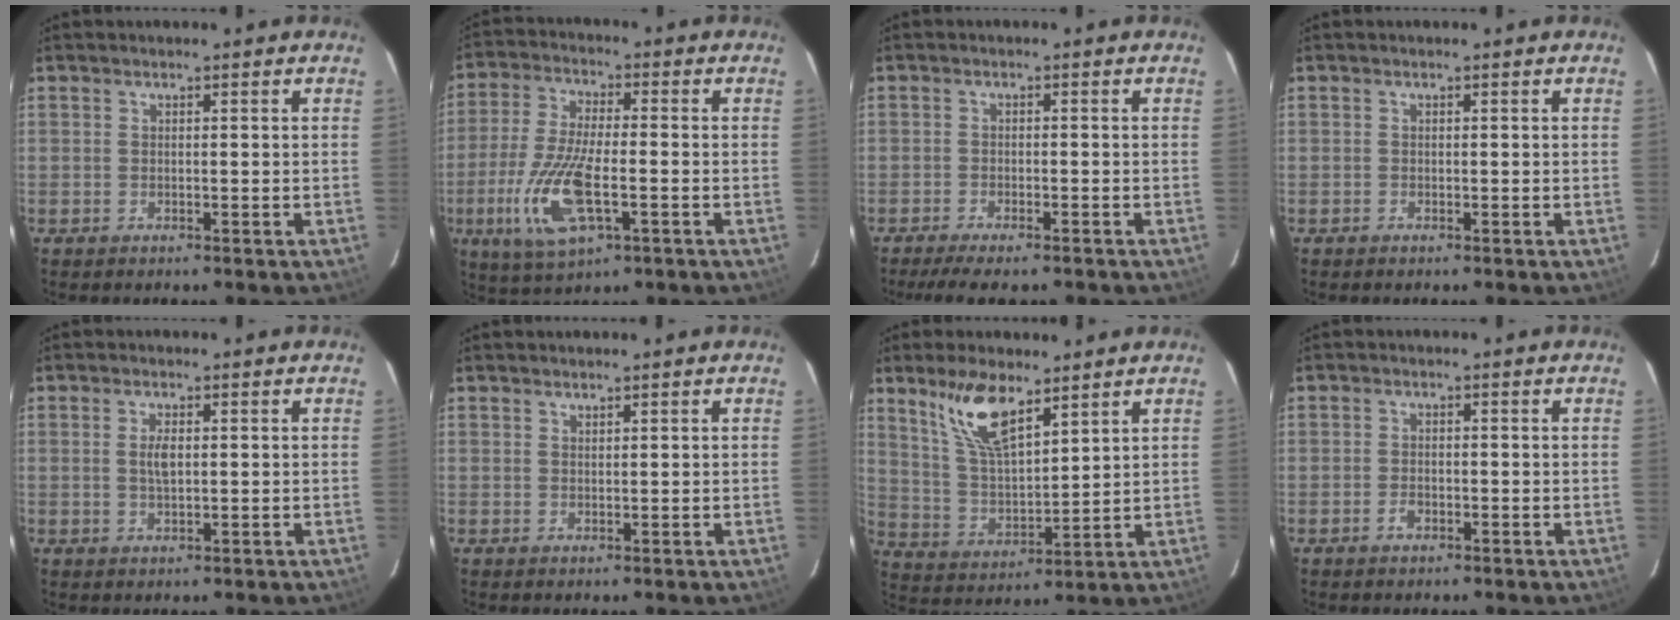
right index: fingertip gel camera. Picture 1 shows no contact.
{"total": 14.0, "force": [-4.6, 5.0, 12.3], "torque": [-0.268, -0.017, -0.085]}
{"total": 7.2, "force": [-6.0, 1.4, 3.9], "torque": [-0.089, -0.021, -0.097]}
{"total": 0.0}
{"total": 2.6, "force": [0.3, 1.1, 2.4], "torque": [-0.044, 0.001, 0.006]}
{"total": 0.7, "force": [0.6, 0.2, 0.1], "torque": [-0.002, 0.002, 0.013]}
{"total": 11.4, "force": [7.5, 4.0, 7.6], "torque": [-0.147, 0.007, 0.156]}
{"total": 2.0, "force": [-1.1, 1.2, 1.1], "torque": [-0.024, 0.000, -0.021]}